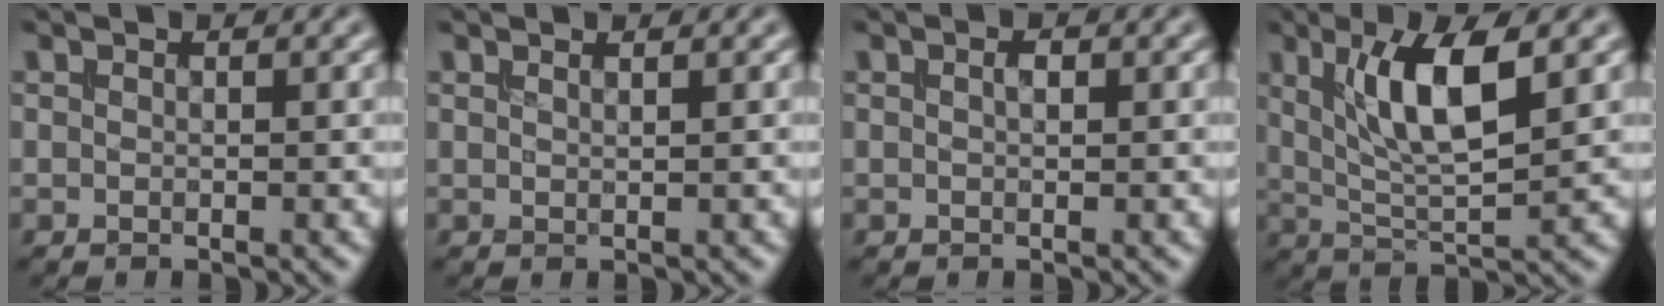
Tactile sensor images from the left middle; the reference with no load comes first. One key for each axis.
{"total": 0.7, "fx": 0.6, "fy": 0.2, "fz": 0.4, "tx": -0.001, "ty": 0.000, "tz": 0.006}
{"total": 0.7, "fx": 0.2, "fy": 0.3, "fz": 0.6, "tx": -0.011, "ty": 0.002, "tz": 0.003}
{"total": 7.1, "fx": 2.3, "fy": 1.9, "fz": 6.4, "tx": -0.113, "ty": -0.003, "tz": 0.044}